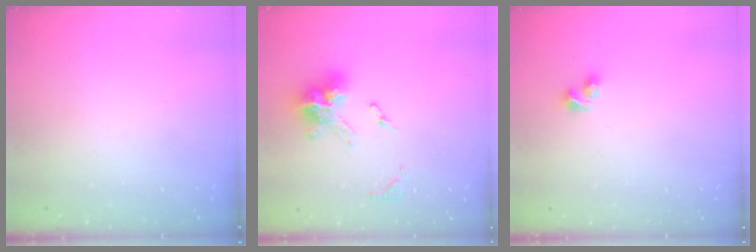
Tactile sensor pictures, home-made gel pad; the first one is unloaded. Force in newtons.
{"total": 12.8, "press": 12.7, "slide": 1.4}
{"total": 3.6, "press": 3.5, "slide": 0.7}